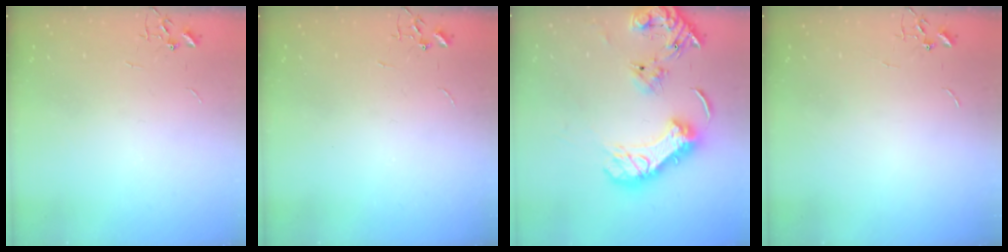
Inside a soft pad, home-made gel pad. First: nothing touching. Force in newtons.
{"total": 0.0}
{"total": 20.0, "press": 19.8, "slide": 2.2}
{"total": 0.0}